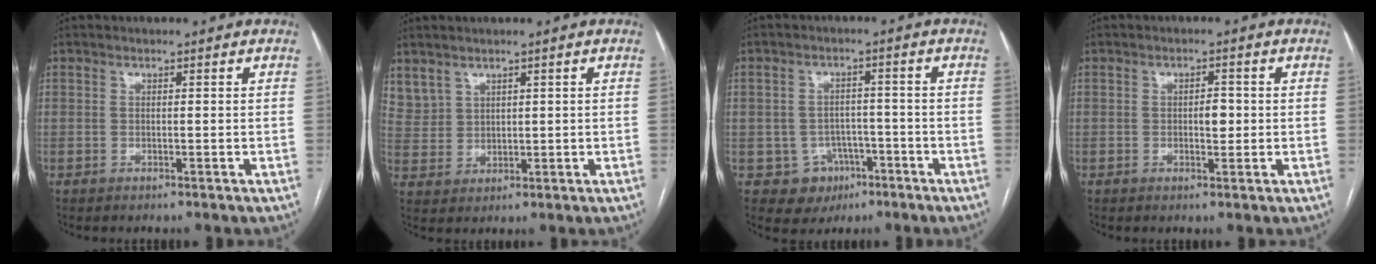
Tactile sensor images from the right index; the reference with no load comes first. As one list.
[{"total": 5.1, "force": [3.8, 3.4, 0.8], "torque": [-0.022, 0.010, 0.090]}, {"total": 5.9, "force": [-2.5, 5.3, 0.7], "torque": [0.001, 0.015, -0.028]}, {"total": 2.7, "force": [-0.1, 1.2, 2.4], "torque": [-0.034, 0.003, -0.001]}]